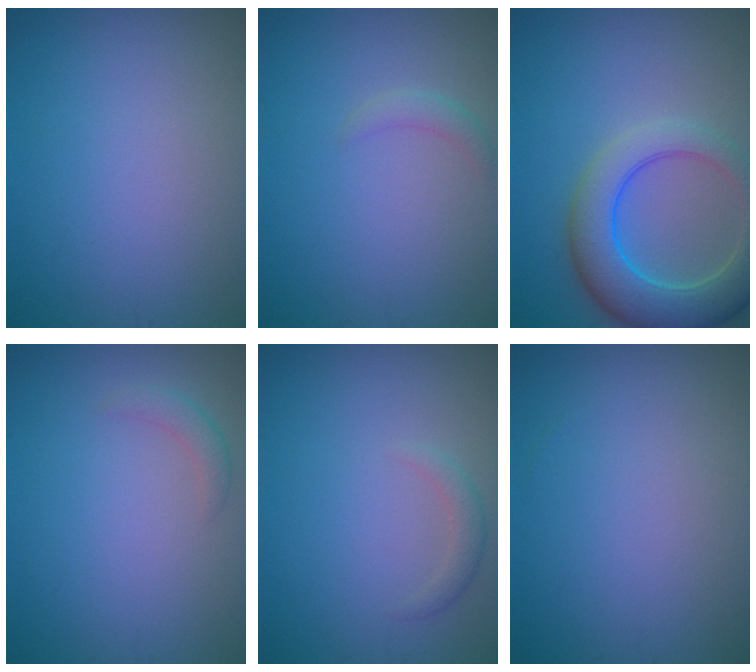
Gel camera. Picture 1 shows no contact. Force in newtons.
{"total": 1.1, "press": 1.1, "slide": 0.0}
{"total": 7.1, "press": 7.1, "slide": 0.6}
{"total": 1.4, "press": 1.4, "slide": 0.0}
{"total": 1.2, "press": 1.2, "slide": 0.0}
{"total": 0.0}